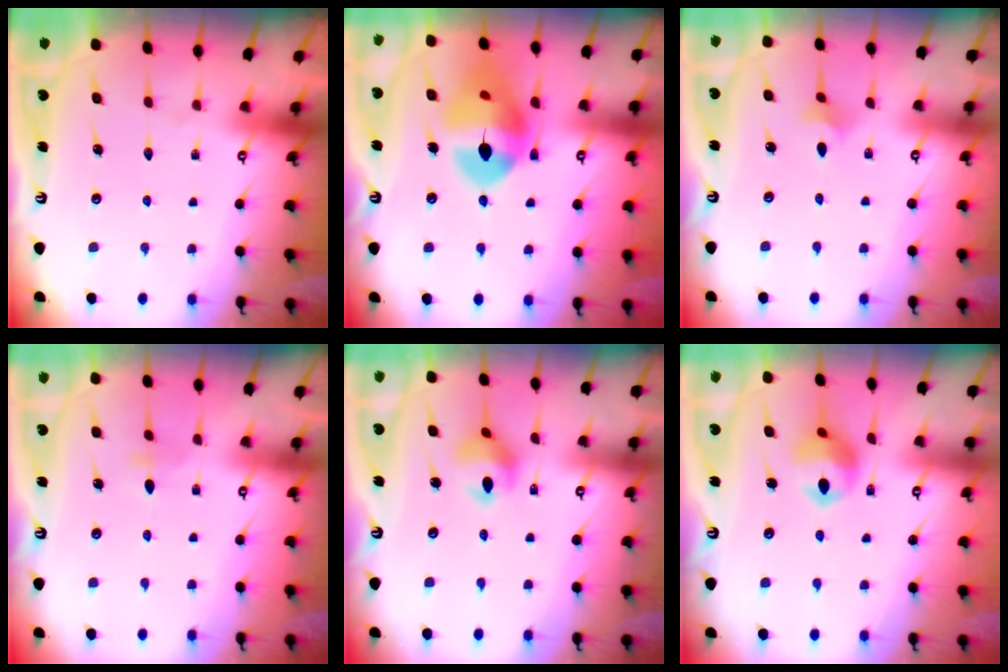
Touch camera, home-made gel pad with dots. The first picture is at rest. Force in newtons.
{"total": 17.6, "press": 17.5, "slide": 2.3}
{"total": 2.3, "press": 2.2, "slide": 0.5}
{"total": 2.7, "press": 2.6, "slide": 0.6}
{"total": 7.9, "press": 7.9, "slide": 0.6}
{"total": 10.5, "press": 10.4, "slide": 1.7}